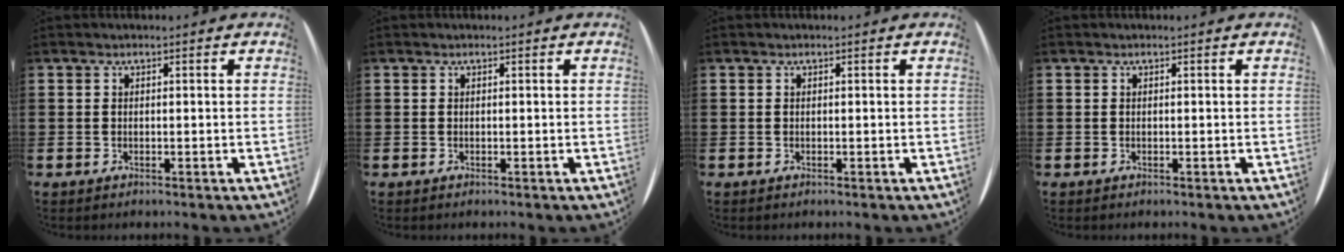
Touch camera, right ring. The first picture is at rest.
{"total": 0.0}
{"total": 0.0}
{"total": 0.0}